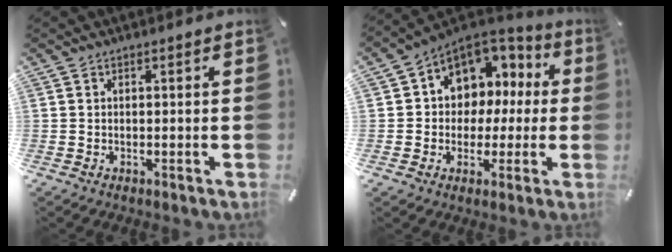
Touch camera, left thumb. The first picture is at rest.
{"total": 8.7, "force": [2.5, 8.0, 2.5], "torque": [-0.050, -0.026, 0.053]}